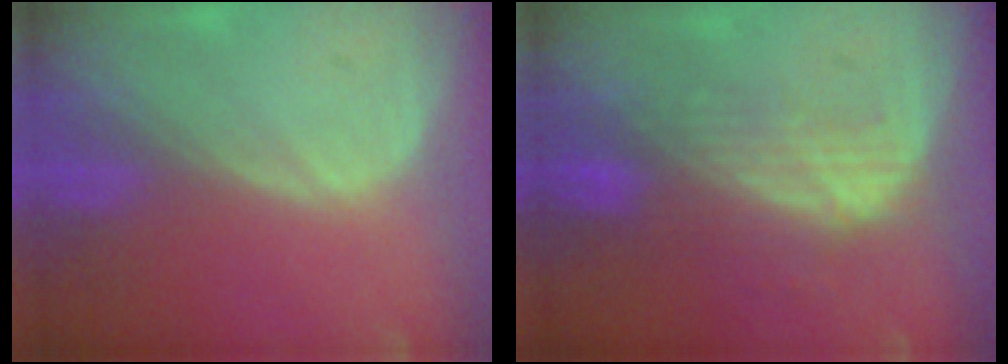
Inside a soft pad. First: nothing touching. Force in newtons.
{"total": 7.6, "press": 6.8, "slide": 3.3}